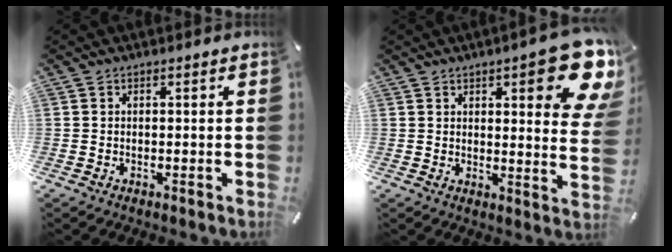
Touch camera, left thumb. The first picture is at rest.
{"total": 15.5, "force": [7.9, 4.6, 12.5], "torque": [-0.153, -0.052, 0.122]}